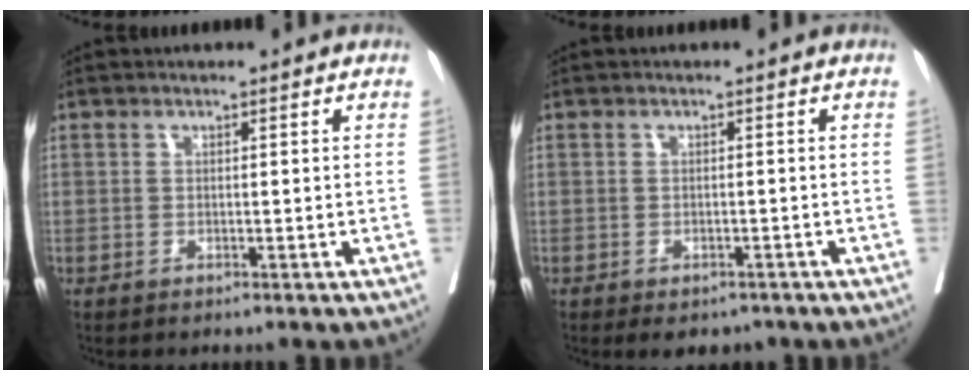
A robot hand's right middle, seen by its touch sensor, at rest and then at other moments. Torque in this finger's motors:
{"motor_torque": [0.44, -0.27, 0.21, 0.01]}